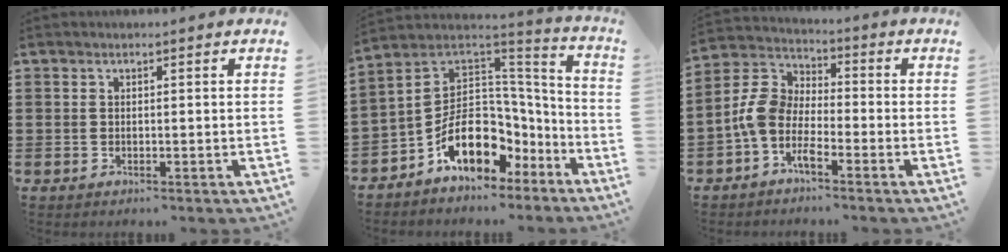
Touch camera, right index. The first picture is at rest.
{"total": 12.2, "force": [-4.5, 8.4, 7.6], "torque": [-0.149, -0.012, -0.084]}
{"total": 6.0, "force": [-2.8, 3.6, 4.0], "torque": [-0.131, -0.017, -0.070]}